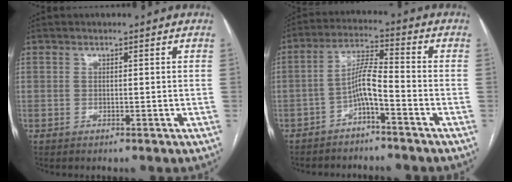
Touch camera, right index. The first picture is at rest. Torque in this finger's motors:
{"motor_torque": [0.41, -0.17, 0.28, 0.05]}